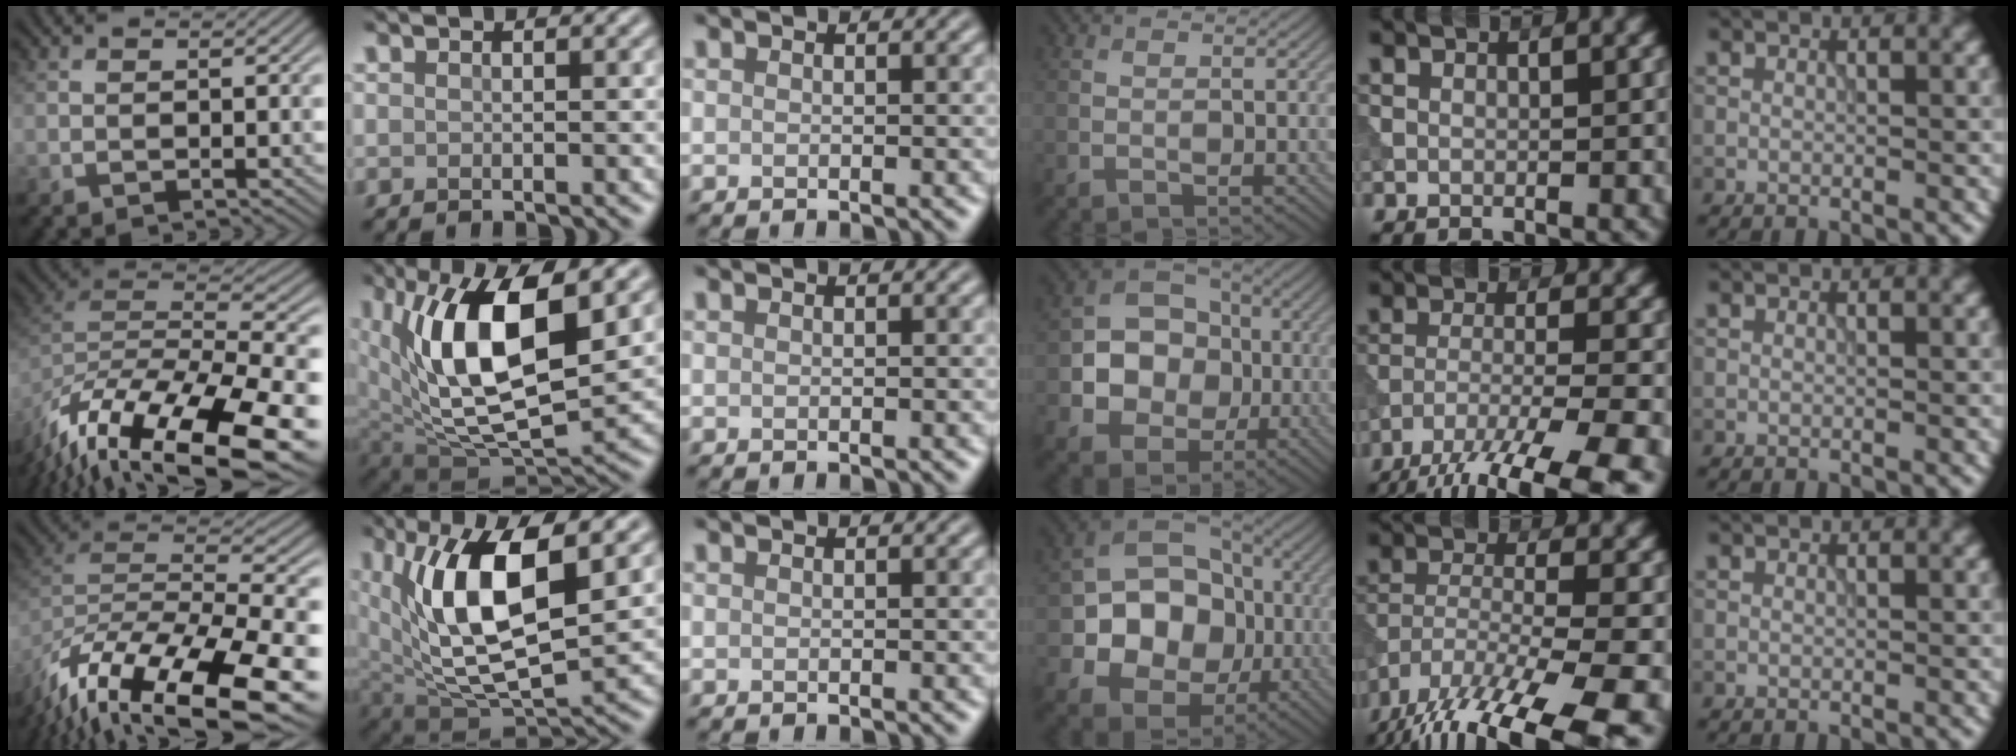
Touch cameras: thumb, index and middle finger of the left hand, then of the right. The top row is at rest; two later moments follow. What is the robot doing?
{"motion": "extract", "object": "tissue"}